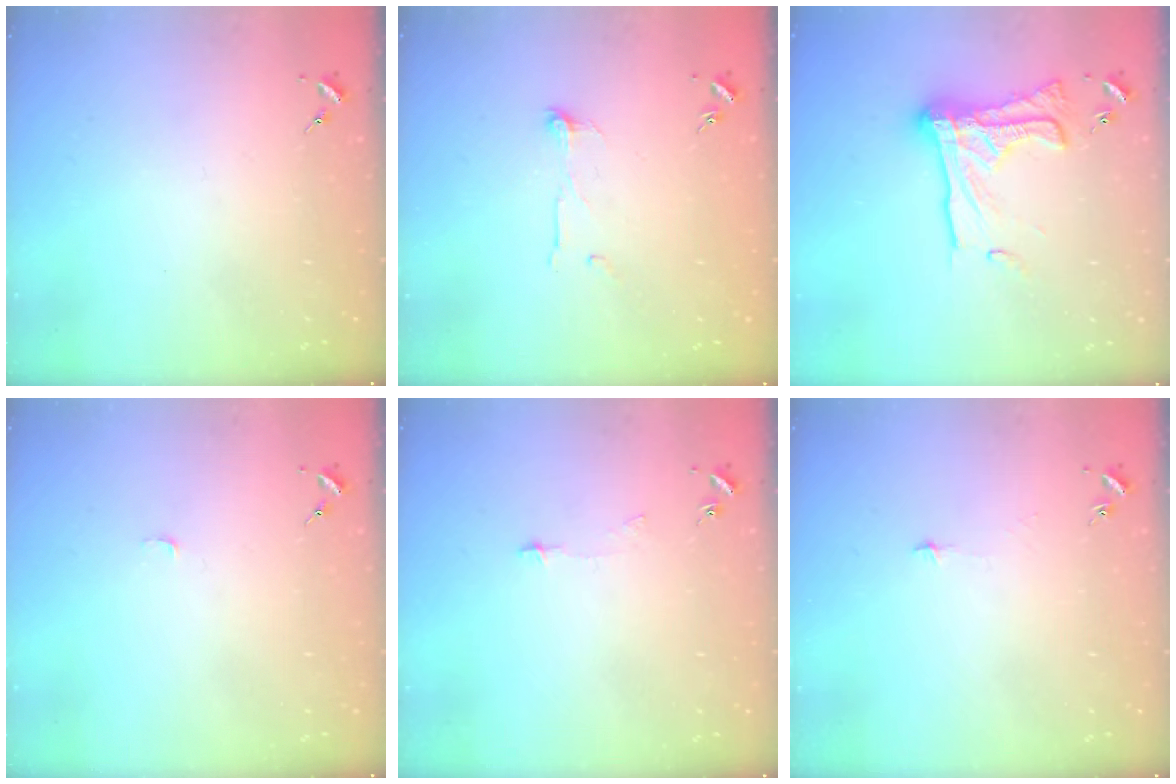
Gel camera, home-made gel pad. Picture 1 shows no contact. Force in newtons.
{"total": 4.9, "press": 4.8, "slide": 0.4}
{"total": 18.8, "press": 18.7, "slide": 1.1}
{"total": 2.7, "press": 2.7, "slide": 0.3}
{"total": 3.6, "press": 3.6, "slide": 0.3}
{"total": 2.9, "press": 2.9, "slide": 0.3}